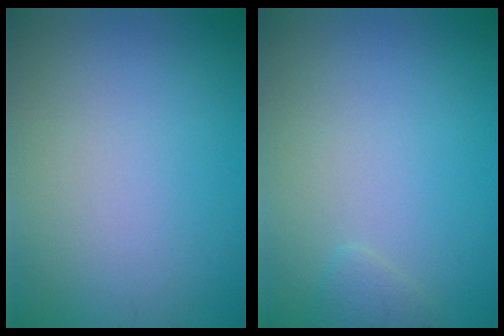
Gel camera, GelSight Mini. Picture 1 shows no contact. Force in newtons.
{"total": 0.9, "press": 0.9, "slide": 0.1}